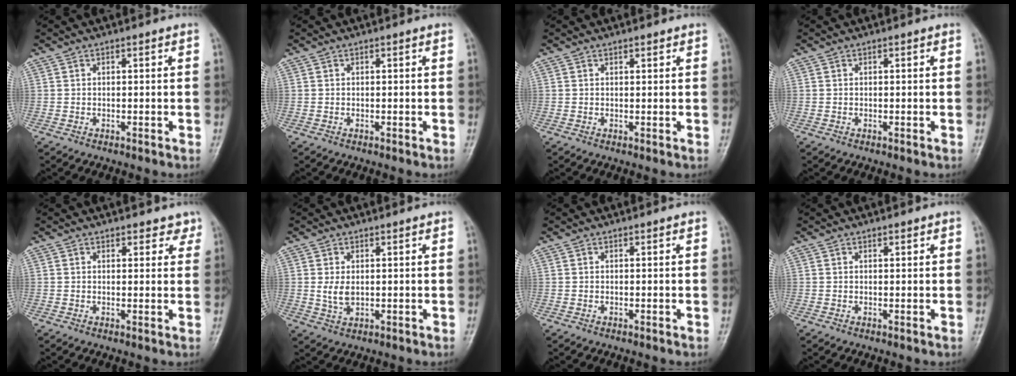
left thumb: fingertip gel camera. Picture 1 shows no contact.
{"total": 0.0}
{"total": 0.9, "force": [0.7, 0.4, 0.4], "torque": [-0.004, -0.004, 0.008]}
{"total": 0.0}
{"total": 3.0, "force": [2.4, 1.7, 0.8], "torque": [0.021, -0.011, 0.023]}
{"total": 3.2, "force": [0.7, 2.0, 2.5], "torque": [-0.043, -0.009, 0.020]}
{"total": 0.0}
{"total": 0.7, "force": [0.6, 0.3, 0.3], "torque": [-0.007, -0.004, 0.008]}